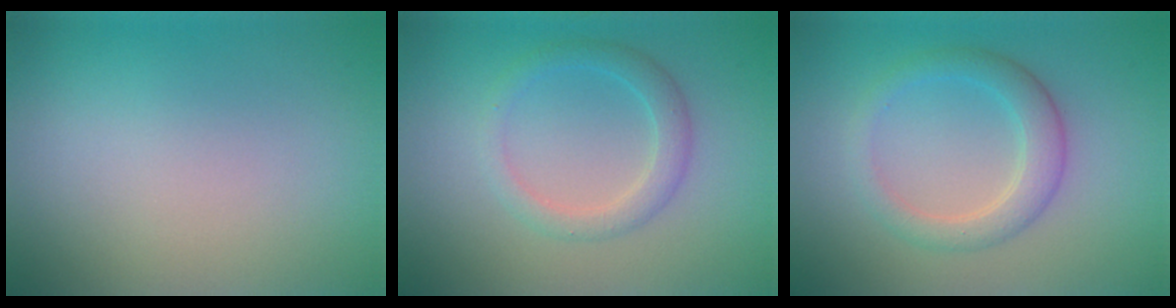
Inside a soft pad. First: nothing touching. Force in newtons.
{"total": 2.4, "press": 2.4, "slide": 0.1}
{"total": 3.3, "press": 3.2, "slide": 0.3}